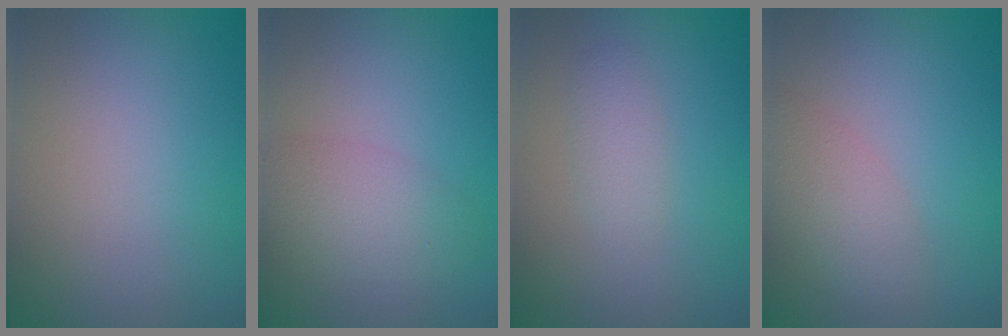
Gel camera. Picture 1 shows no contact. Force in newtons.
{"total": 3.5, "press": 3.5, "slide": 0.2}
{"total": 1.7, "press": 1.7, "slide": 0.1}
{"total": 3.2, "press": 3.2, "slide": 0.1}